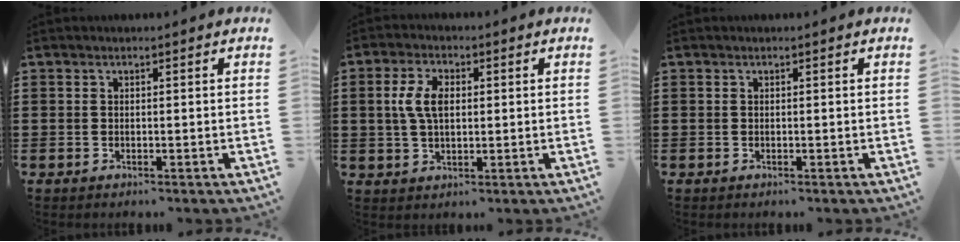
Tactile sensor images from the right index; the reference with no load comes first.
{"total": 5.6, "force": [0.8, 3.2, 4.5], "torque": [-0.104, 0.012, 0.009]}
{"total": 0.0}